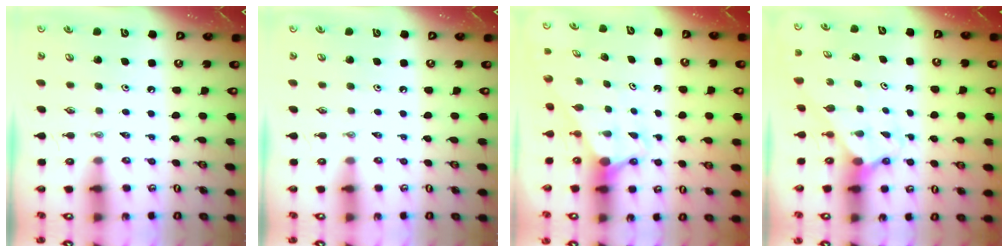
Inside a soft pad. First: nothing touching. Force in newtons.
{"total": 0.0}
{"total": 2.9, "press": 2.9, "slide": 0.0}
{"total": 2.0, "press": 2.0, "slide": 0.1}